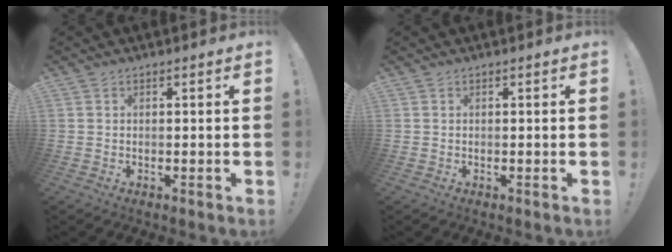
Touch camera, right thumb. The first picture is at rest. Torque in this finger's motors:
{"motor_torque": [0.00, 0.00, 0.03, 0.03, 0.00]}